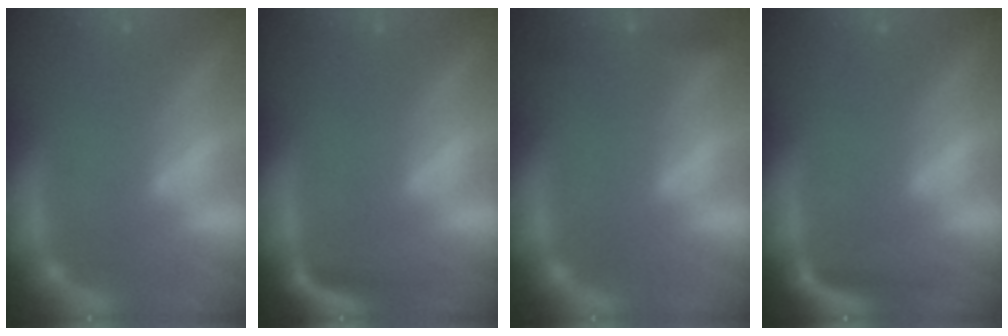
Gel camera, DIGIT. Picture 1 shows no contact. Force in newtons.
{"total": 3.0}
{"total": 2.4}
{"total": 2.5}